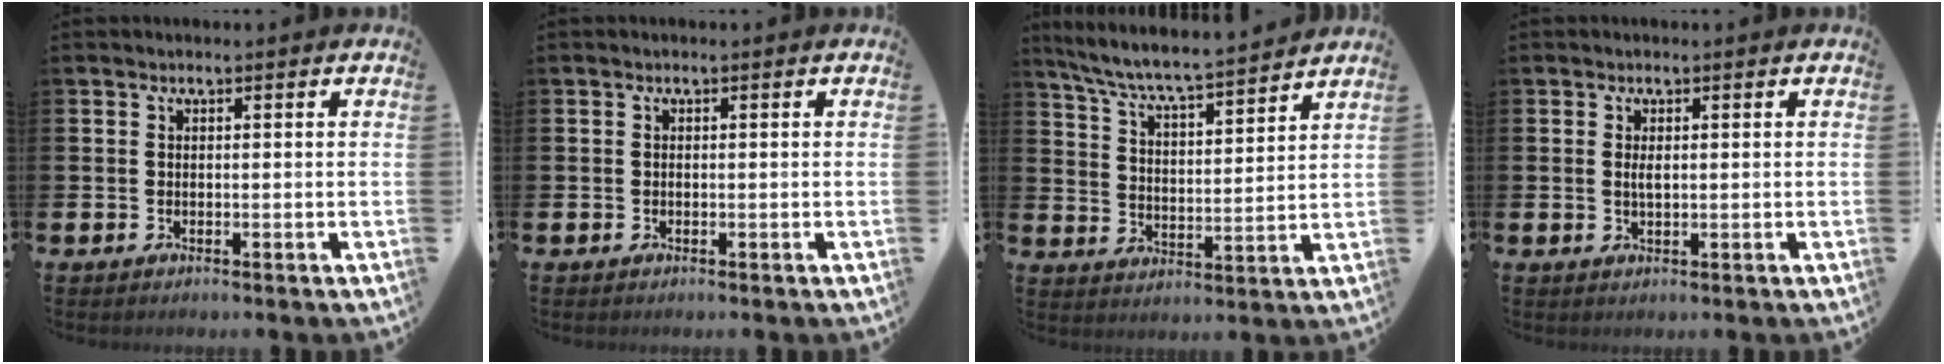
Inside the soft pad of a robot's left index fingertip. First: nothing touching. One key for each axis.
{"total": 0.0}
{"total": 6.9, "fx": 6.5, "fy": 0.1, "fz": 2.0, "tx": -0.065, "ty": -0.054, "tz": 0.110}
{"total": 1.3, "fx": 0.1, "fy": 0.5, "fz": 1.2, "tx": -0.023, "ty": 0.001, "tz": 0.000}